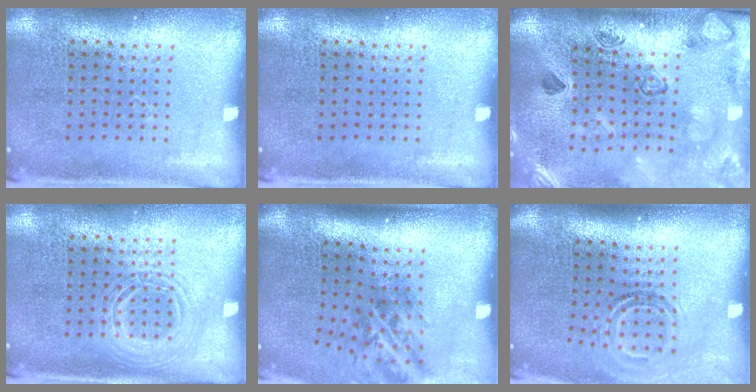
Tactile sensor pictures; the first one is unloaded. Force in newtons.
{"total": 0.0}
{"total": 2.5, "press": 2.4, "slide": 0.8}
{"total": 1.2, "press": 1.2, "slide": 0.1}
{"total": 1.7, "press": 1.1, "slide": 1.3}
{"total": 1.8, "press": 1.1, "slide": 1.4}